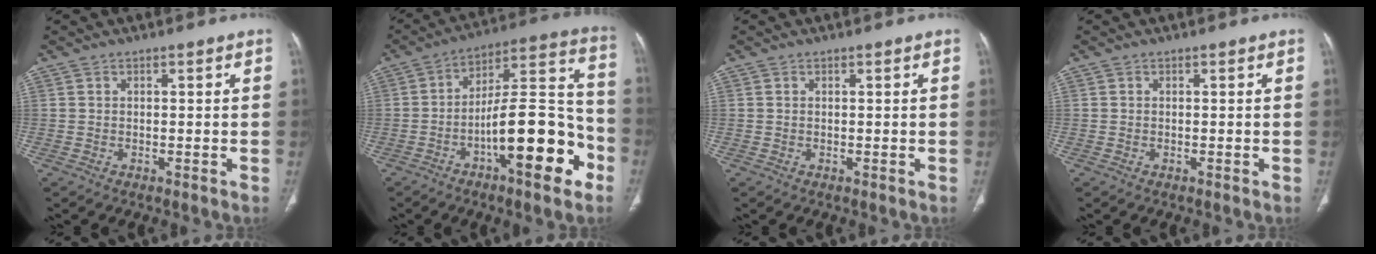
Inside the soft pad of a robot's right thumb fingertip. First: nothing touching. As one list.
[{"total": 20.2, "force": [-8.9, 6.4, 16.9], "torque": [-0.238, 0.083, -0.140]}, {"total": 0.0}, {"total": 0.0}]